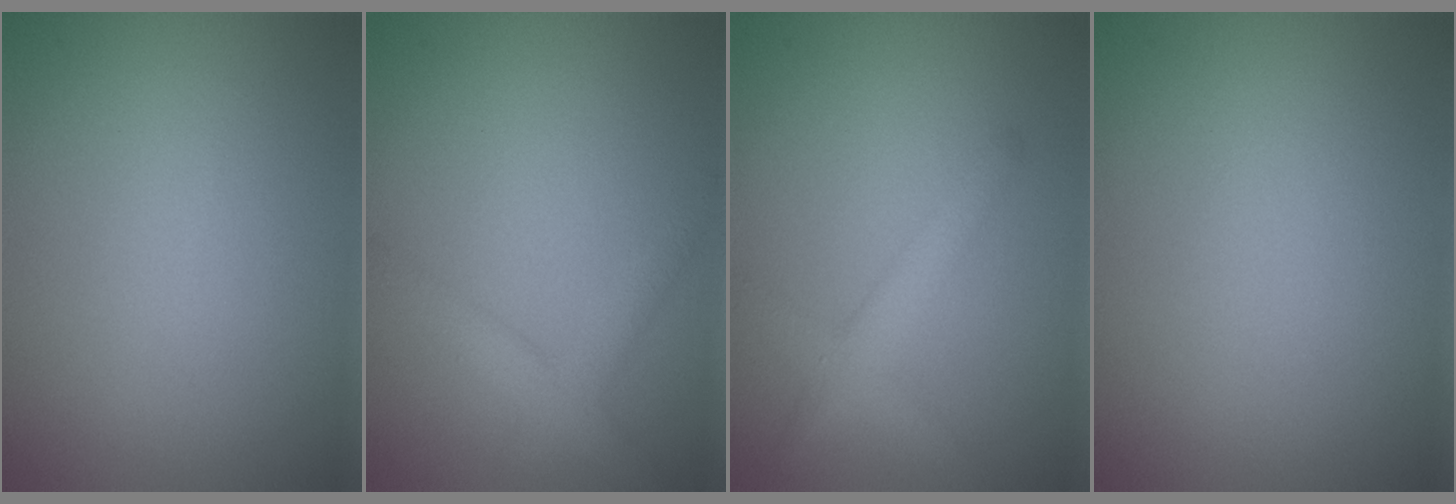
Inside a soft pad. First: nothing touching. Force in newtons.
{"total": 3.0, "press": 3.0, "slide": 0.1}
{"total": 2.9, "press": 2.9, "slide": 0.1}
{"total": 0.0}